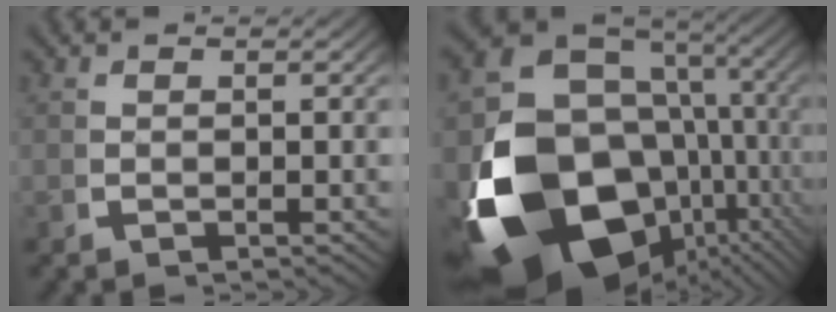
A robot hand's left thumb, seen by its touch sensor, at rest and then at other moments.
{"total": 26.4, "force": [-5.8, 18.6, 17.9], "torque": [-0.362, -0.081, -0.069]}